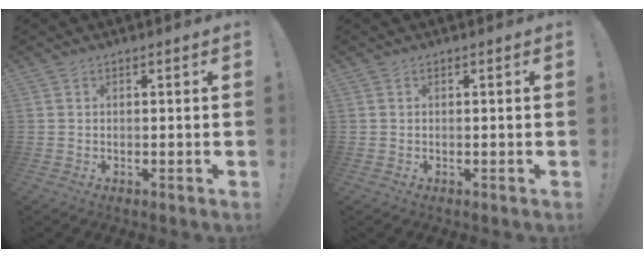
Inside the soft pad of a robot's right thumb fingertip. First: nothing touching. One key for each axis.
{"total": 0.0}